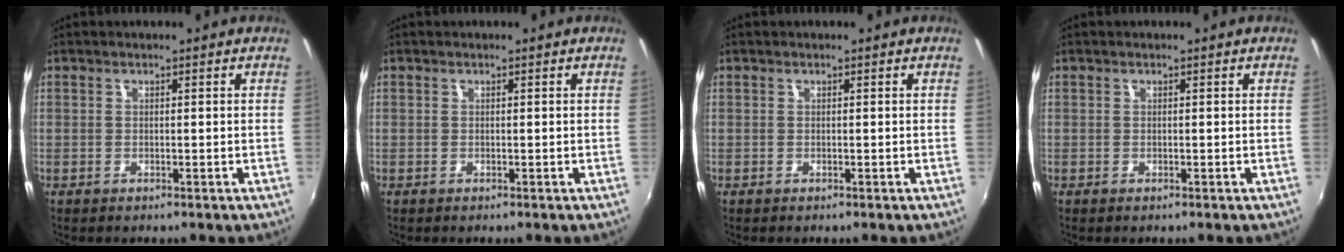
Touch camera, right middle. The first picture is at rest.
{"total": 0.0}
{"total": 0.0}
{"total": 0.0}